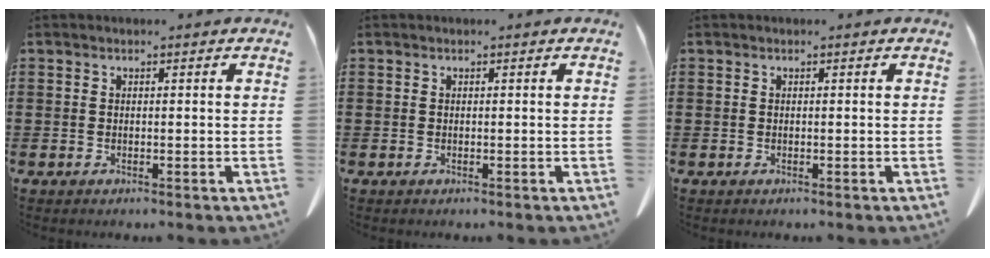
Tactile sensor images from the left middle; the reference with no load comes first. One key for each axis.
{"total": 0.0}
{"total": 0.0}